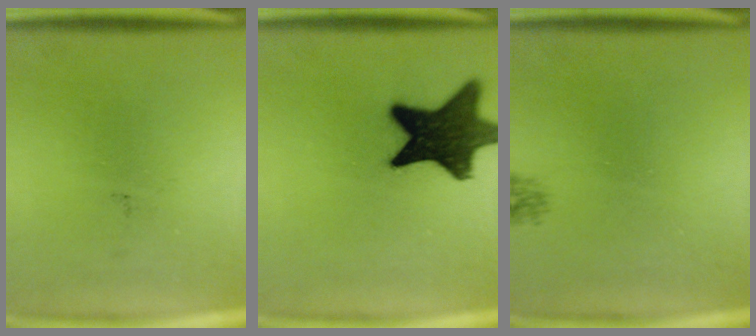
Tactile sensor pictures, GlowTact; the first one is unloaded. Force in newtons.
{"total": 16.1}
{"total": 0.9}